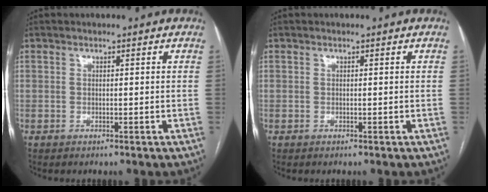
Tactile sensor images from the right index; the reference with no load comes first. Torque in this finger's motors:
{"motor_torque": [0.00, 0.00, 0.00, 0.00]}